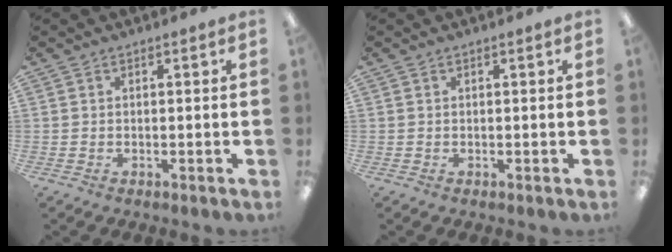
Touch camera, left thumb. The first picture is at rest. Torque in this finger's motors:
{"motor_torque": [0.05, 0.00, 0.26, 0.02, 0.01]}